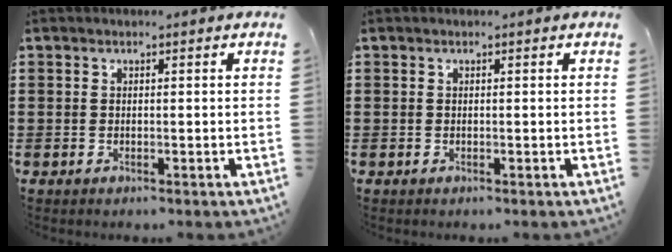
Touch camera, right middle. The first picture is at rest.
{"total": 0.0}